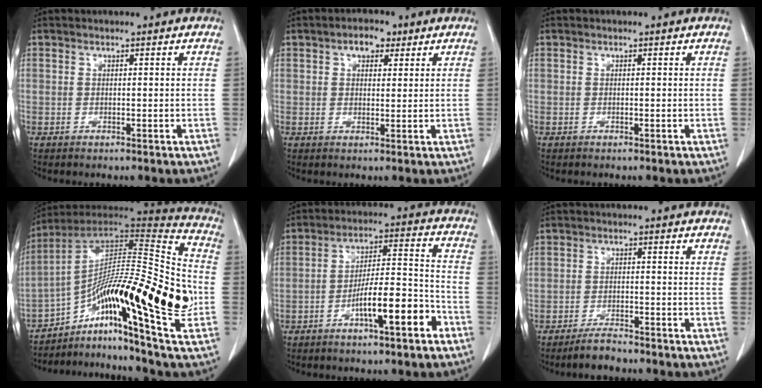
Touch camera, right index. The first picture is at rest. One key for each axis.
{"total": 3.7, "fx": 2.0, "fy": 2.1, "fz": 2.2, "tx": -0.034, "ty": 0.015, "tz": 0.032}
{"total": 0.0}
{"total": 26.3, "fx": -7.8, "fy": 2.3, "fz": 25.0, "tx": -0.379, "ty": 0.001, "tz": -0.125}
{"total": 10.7, "fx": -5.5, "fy": 1.5, "fz": 9.0, "tx": -0.148, "ty": 0.018, "tz": -0.088}
{"total": 3.3, "fx": -3.0, "fy": 0.7, "fz": 1.2, "tx": -0.022, "ty": -0.003, "tz": -0.051}